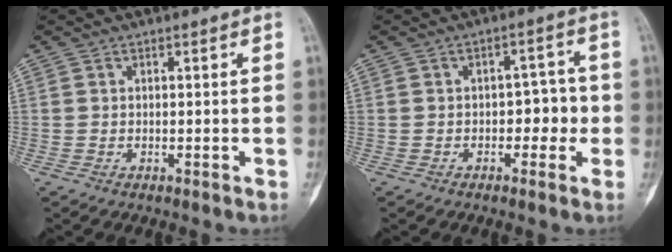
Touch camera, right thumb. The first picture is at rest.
{"total": 4.9, "force": [-1.0, 3.2, 3.5], "torque": [-0.013, 0.020, -0.020]}